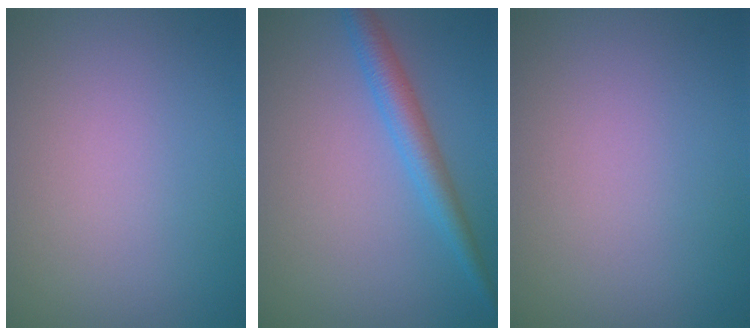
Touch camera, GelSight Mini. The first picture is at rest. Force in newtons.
{"total": 3.0, "press": 3.0, "slide": 0.1}
{"total": 0.0}